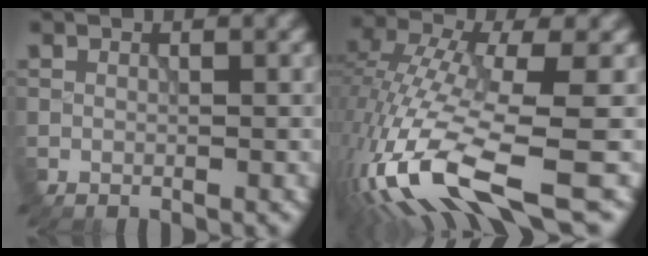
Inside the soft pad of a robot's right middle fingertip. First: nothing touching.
{"total": 14.3, "force": [-5.6, 4.8, 12.3], "torque": [-0.274, -0.026, -0.092]}